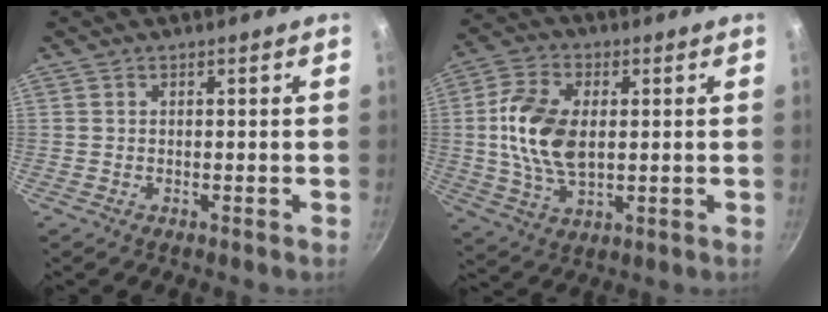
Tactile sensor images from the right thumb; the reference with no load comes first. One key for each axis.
{"total": 12.8, "fx": 0.8, "fy": 7.4, "fz": 10.3, "tx": -0.192, "ty": 0.005, "tz": 0.012}